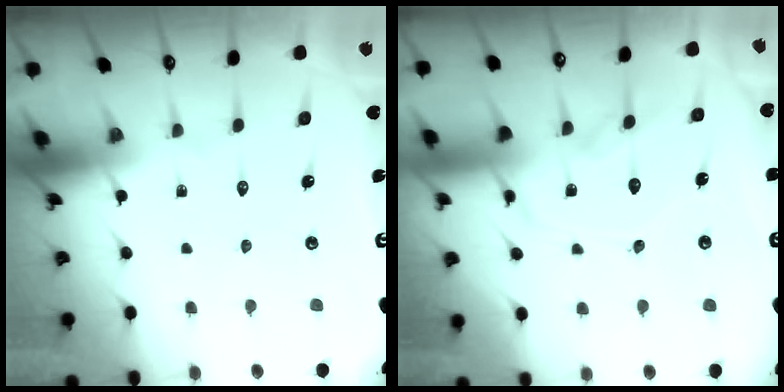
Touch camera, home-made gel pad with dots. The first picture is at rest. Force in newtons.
{"total": 11.7, "press": 11.6, "slide": 0.7}